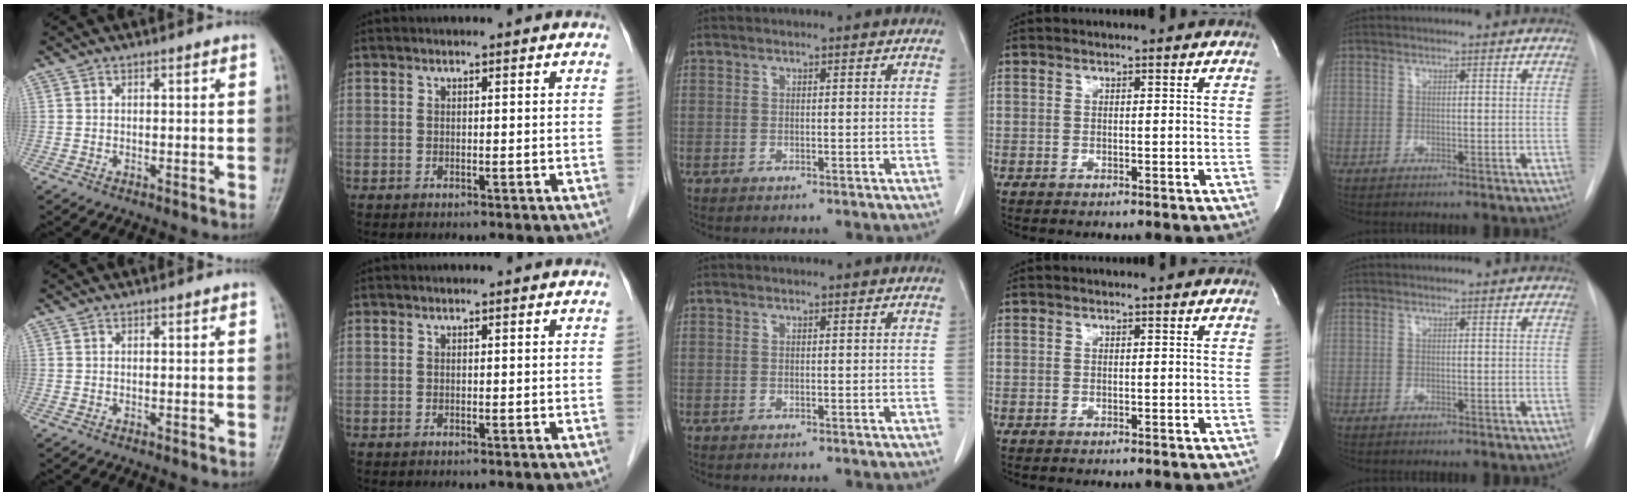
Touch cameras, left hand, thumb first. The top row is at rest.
{}